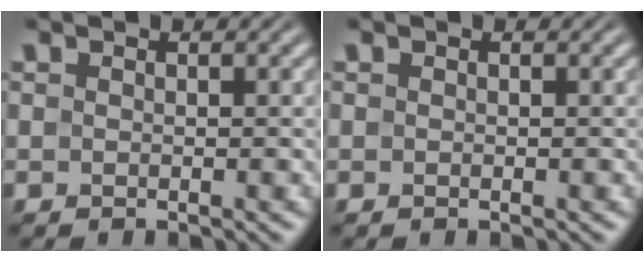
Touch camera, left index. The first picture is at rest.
{"total": 0.0}